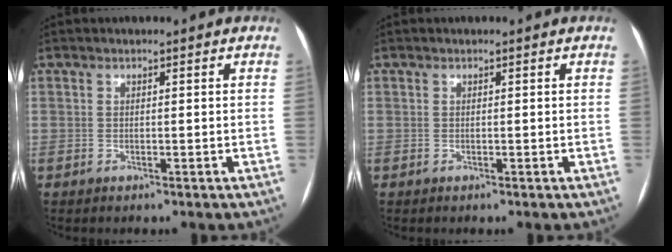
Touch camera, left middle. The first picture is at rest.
{"total": 0.0}